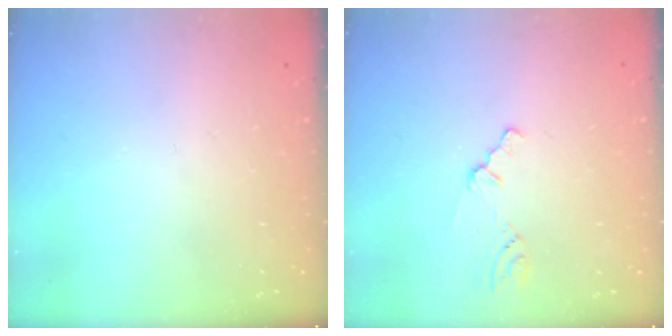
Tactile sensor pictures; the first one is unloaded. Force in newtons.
{"total": 0.8, "press": 0.8, "slide": 0.2}